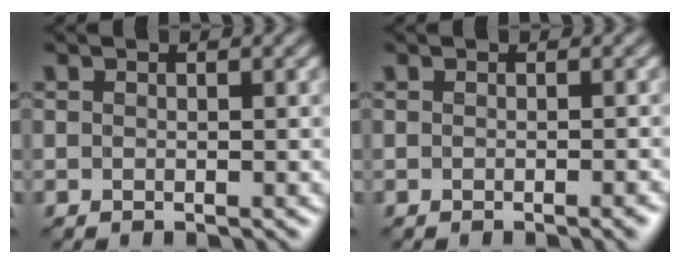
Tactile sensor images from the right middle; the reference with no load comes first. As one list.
[{"total": 1.3, "force": [-0.5, 0.3, 1.2], "torque": [-0.009, -0.001, -0.009]}]